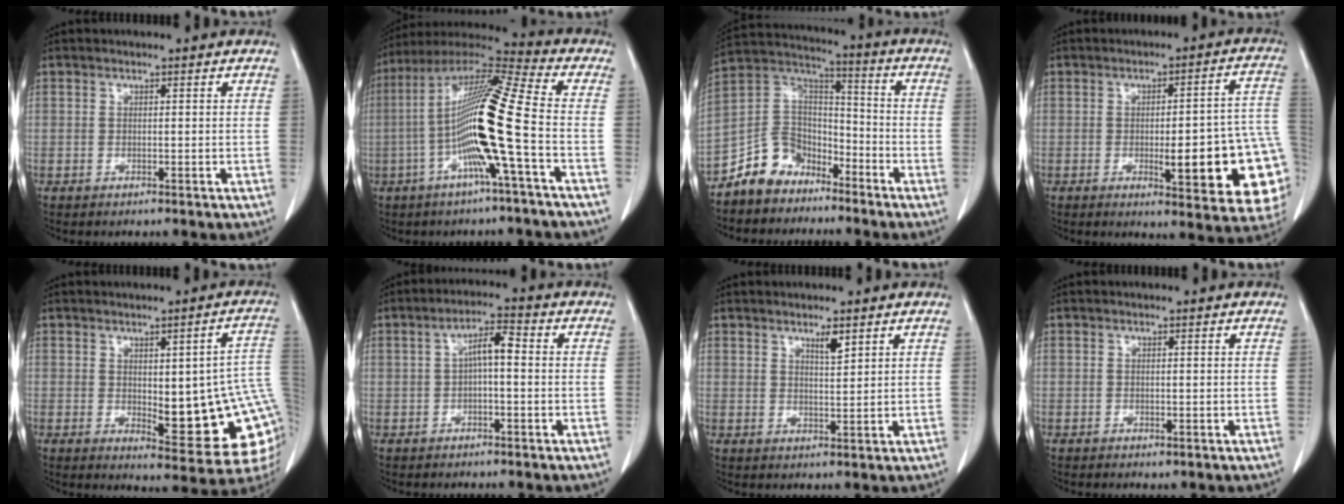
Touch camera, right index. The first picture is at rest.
{"total": 16.2, "force": [-3.4, -0.8, 15.8], "torque": [-0.299, 0.008, -0.078]}
{"total": 9.9, "force": [-7.1, 6.7, 2.0], "torque": [-0.043, 0.050, -0.137]}
{"total": 17.9, "force": [-3.9, 3.3, 17.2], "torque": [-0.128, 0.019, -0.033]}
{"total": 16.2, "force": [-0.2, 4.0, 15.7], "torque": [-0.154, 0.006, 0.012]}
{"total": 4.4, "force": [0.0, 1.2, 4.2], "torque": [-0.073, 0.019, -0.002]}
{"total": 2.4, "force": [1.7, 0.4, 1.7], "torque": [-0.032, -0.003, 0.030]}
{"total": 0.6, "force": [-0.4, 0.3, 0.3], "torque": [-0.007, -0.002, -0.002]}